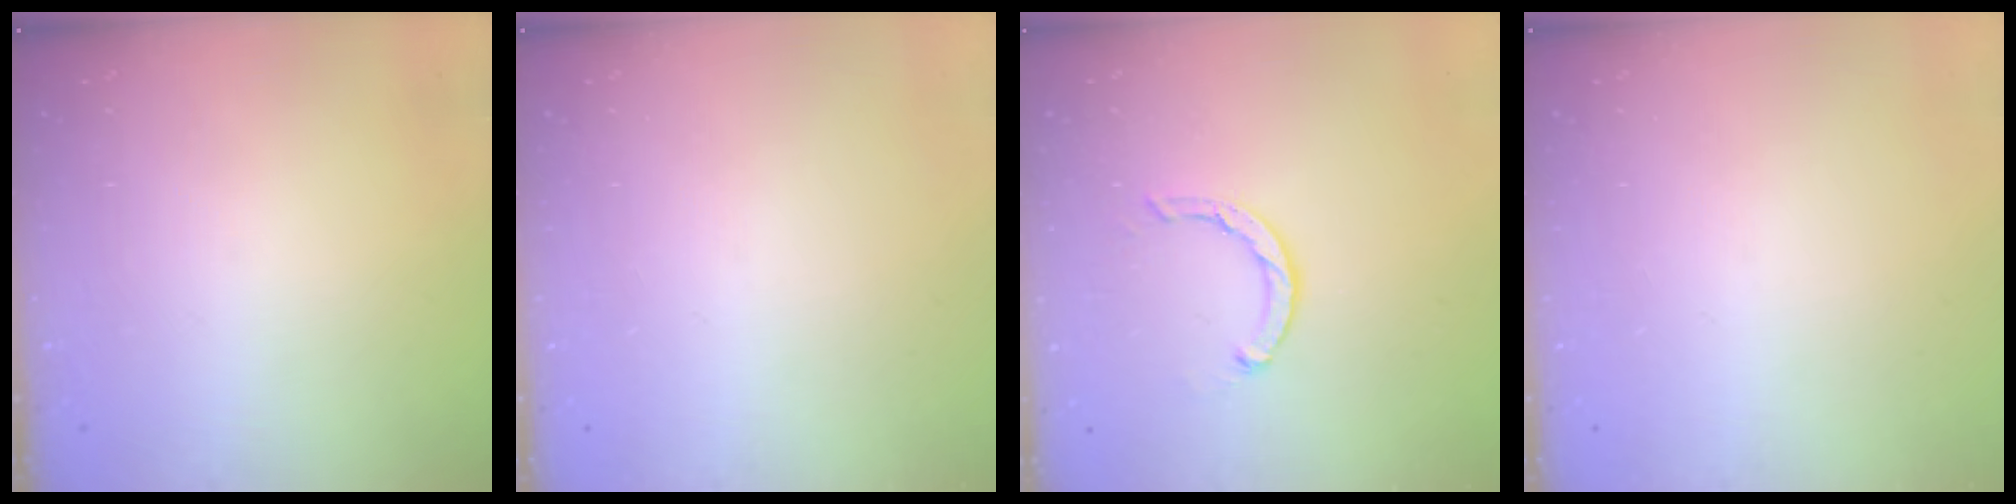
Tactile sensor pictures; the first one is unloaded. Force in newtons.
{"total": 0.0}
{"total": 3.7, "press": 3.6, "slide": 0.6}
{"total": 0.0}